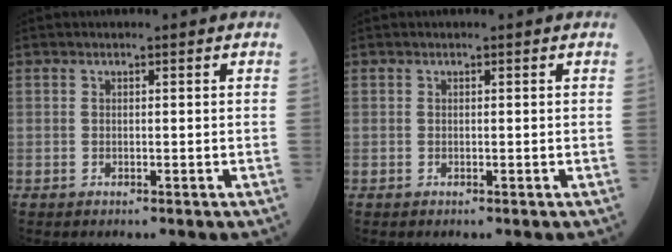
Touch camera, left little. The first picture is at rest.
{"total": 0.0}